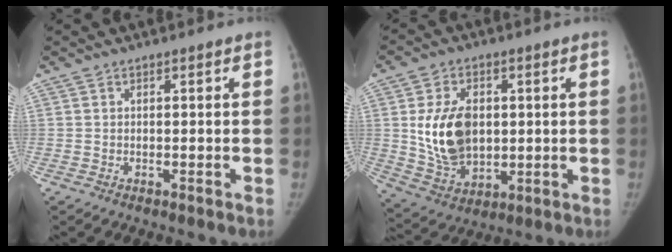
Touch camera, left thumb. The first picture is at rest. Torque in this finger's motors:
{"motor_torque": [-0.61, 1.38, 0.36, -0.34, 0.15]}